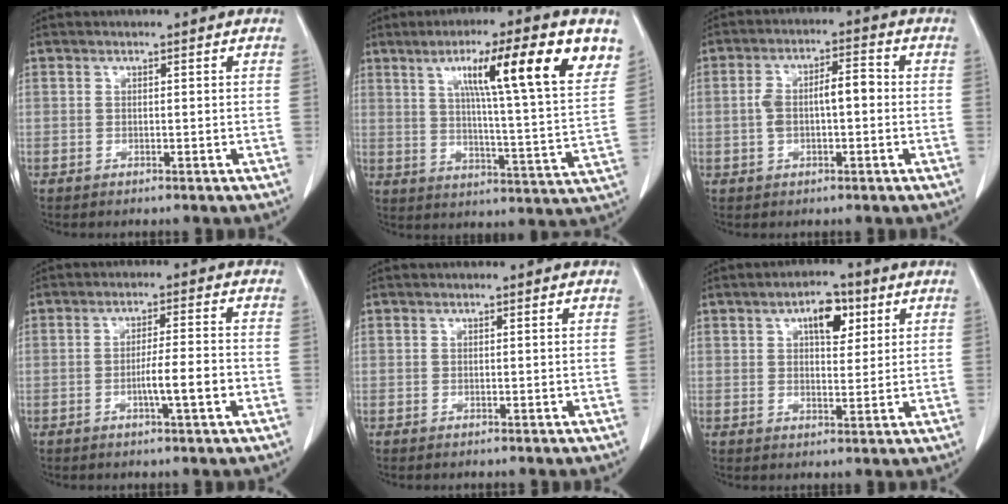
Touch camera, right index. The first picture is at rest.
{"total": 18.7, "force": [9.0, 0.4, 16.4], "torque": [-0.237, 0.007, 0.127]}
{"total": 6.6, "force": [-0.3, 2.5, 6.1], "torque": [-0.125, 0.028, -0.006]}
{"total": 6.3, "force": [-2.1, 0.1, 6.0], "torque": [-0.098, 0.000, -0.033]}
{"total": 0.0}
{"total": 5.9, "force": [2.6, 2.7, 4.5], "torque": [-0.072, 0.009, 0.040]}